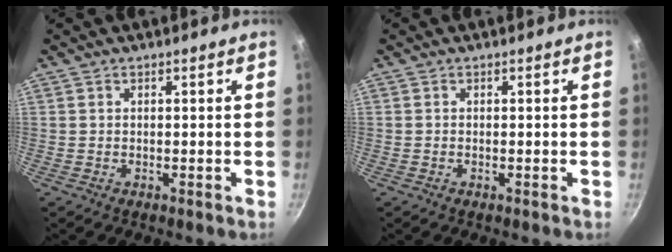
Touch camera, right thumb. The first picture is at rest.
{"total": 0.0}